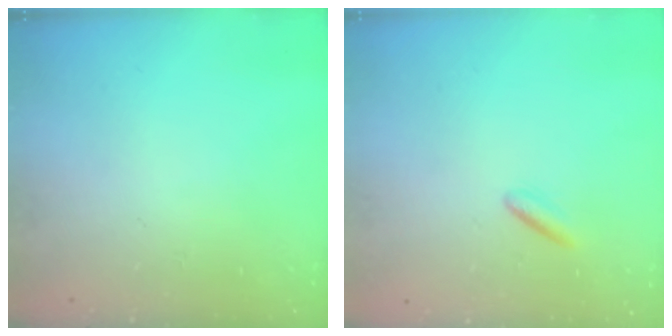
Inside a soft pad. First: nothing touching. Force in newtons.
{"total": 1.3, "press": 1.2, "slide": 0.5}